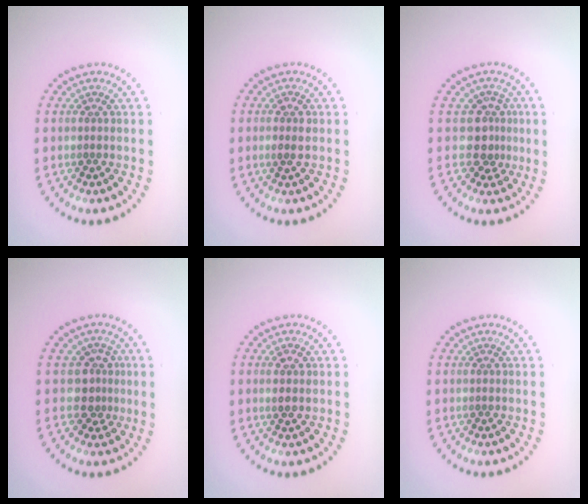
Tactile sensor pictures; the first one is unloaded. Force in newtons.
{"total": 1.4, "press": 1.4, "slide": 0.3}
{"total": 2.6, "press": 1.9, "slide": 1.8}
{"total": 2.5, "press": 1.8, "slide": 1.8}
{"total": 1.4, "press": 1.4, "slide": 0.5}
{"total": 0.0}